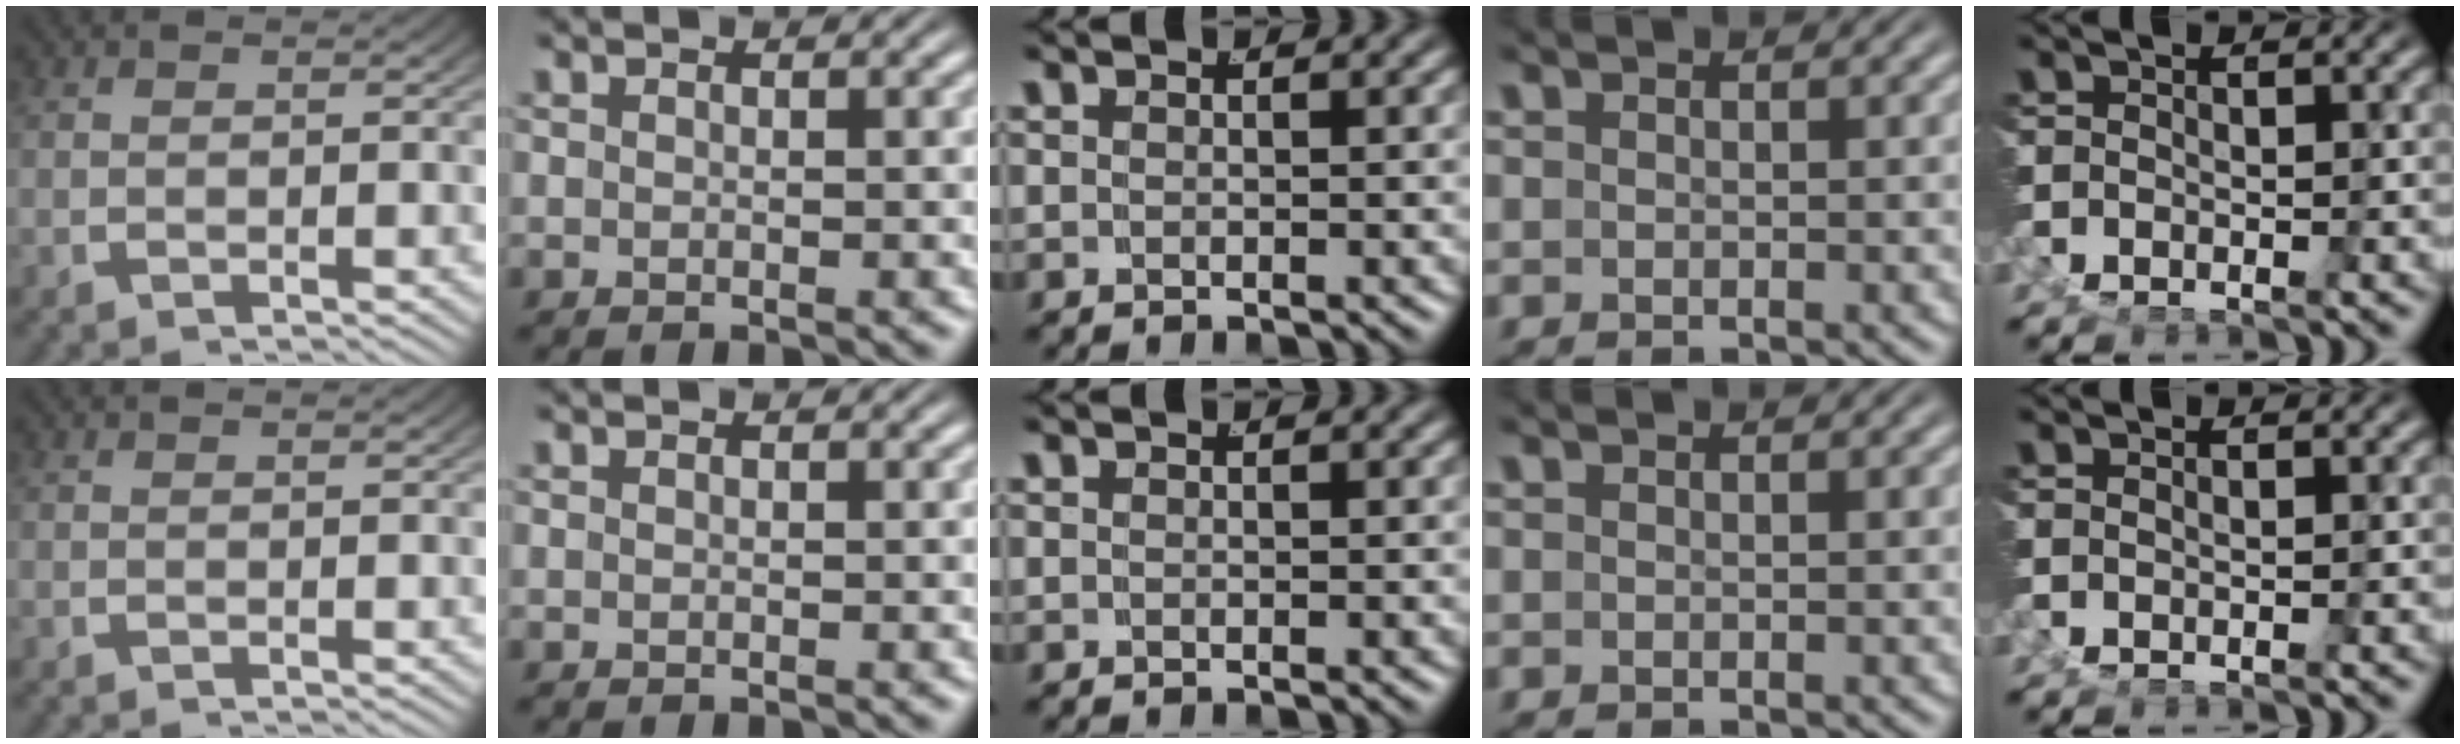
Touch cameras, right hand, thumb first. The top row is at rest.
{"little": {"total": 1.2, "force": [0.4, -1.1, -0.4], "torque": [0.008, 0.001, 0.007]}}